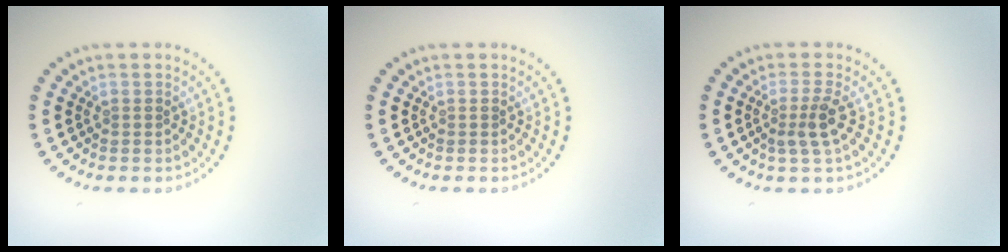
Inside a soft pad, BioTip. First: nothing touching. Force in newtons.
{"total": 0.0}
{"total": 2.4, "press": 1.8, "slide": 1.5}